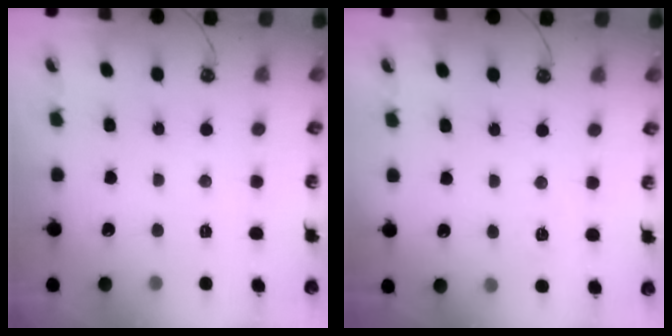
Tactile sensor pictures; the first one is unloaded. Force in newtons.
{"total": 4.9, "press": 4.9, "slide": 0.4}